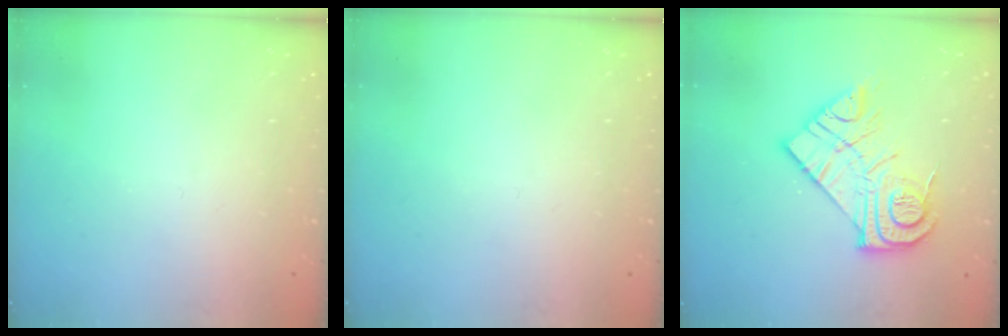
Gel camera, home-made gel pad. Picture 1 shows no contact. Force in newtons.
{"total": 0.0}
{"total": 16.3, "press": 16.2, "slide": 1.1}